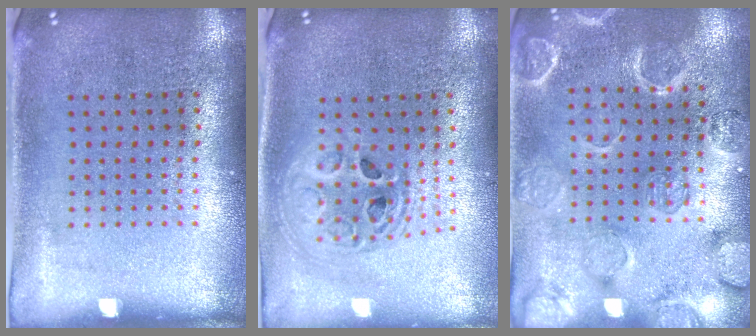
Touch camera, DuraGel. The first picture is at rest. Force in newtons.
{"total": 1.9, "press": 1.5, "slide": 1.1}
{"total": 2.5, "press": 2.5, "slide": 0.2}